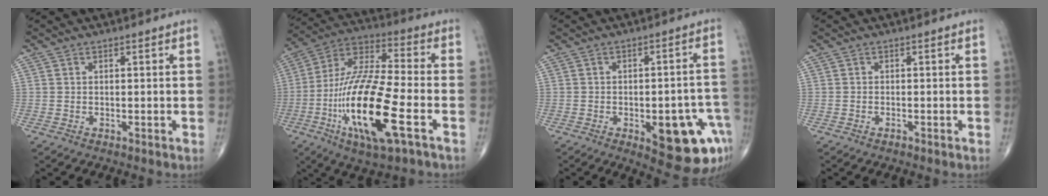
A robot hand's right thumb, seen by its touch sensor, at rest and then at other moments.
{"total": 22.1, "force": [-6.9, 6.1, 20.1], "torque": [-0.414, 0.020, -0.118]}
{"total": 14.8, "force": [-5.7, 5.9, 12.3], "torque": [-0.108, 0.031, -0.055]}
{"total": 0.6, "force": [-0.5, 0.2, 0.3], "torque": [-0.008, 0.003, -0.009]}